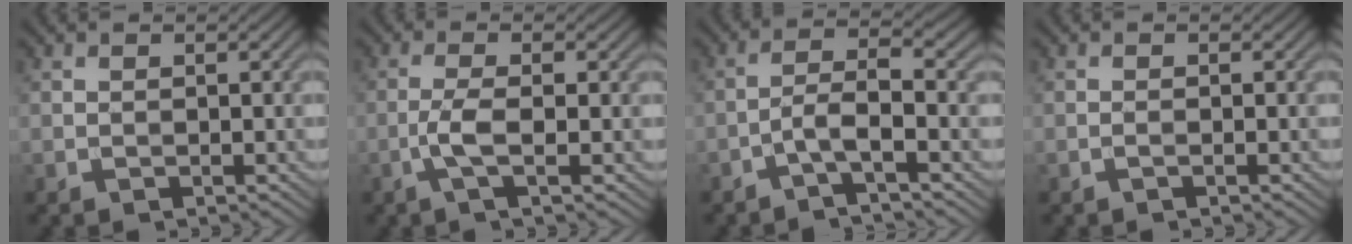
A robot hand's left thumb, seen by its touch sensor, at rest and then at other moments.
{"total": 3.4, "force": [-1.0, 0.6, 3.2], "torque": [-0.072, 0.006, -0.027]}
{"total": 3.7, "force": [-1.9, 0.6, 3.1], "torque": [-0.061, 0.012, -0.048]}
{"total": 0.6, "force": [-0.3, 0.0, 0.5], "torque": [-0.011, 0.000, -0.008]}